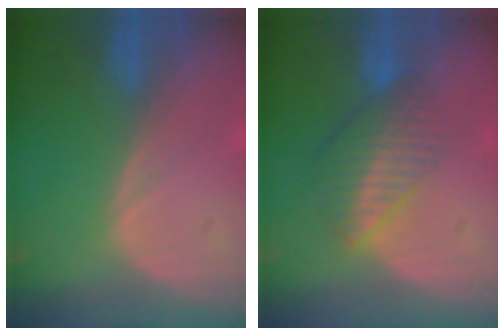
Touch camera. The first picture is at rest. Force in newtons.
{"total": 6.7, "press": 5.8, "slide": 3.4}